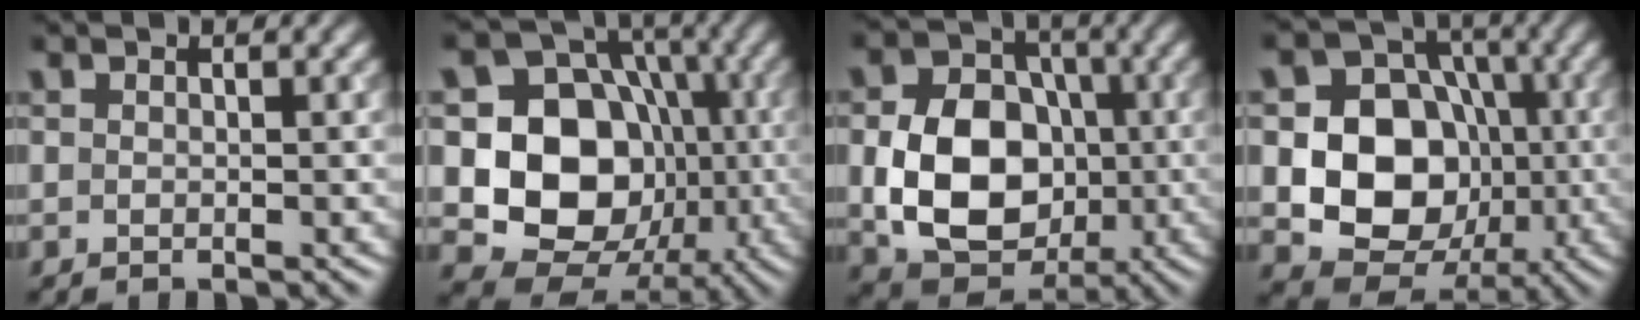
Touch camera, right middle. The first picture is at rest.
{"total": 12.0, "force": [-1.6, 9.9, 6.5], "torque": [-0.106, -0.009, -0.040]}
{"total": 9.9, "force": [-1.4, 7.5, 6.3], "torque": [-0.117, -0.001, -0.027]}
{"total": 10.5, "force": [-1.5, 8.5, 6.0], "torque": [-0.084, -0.004, -0.047]}